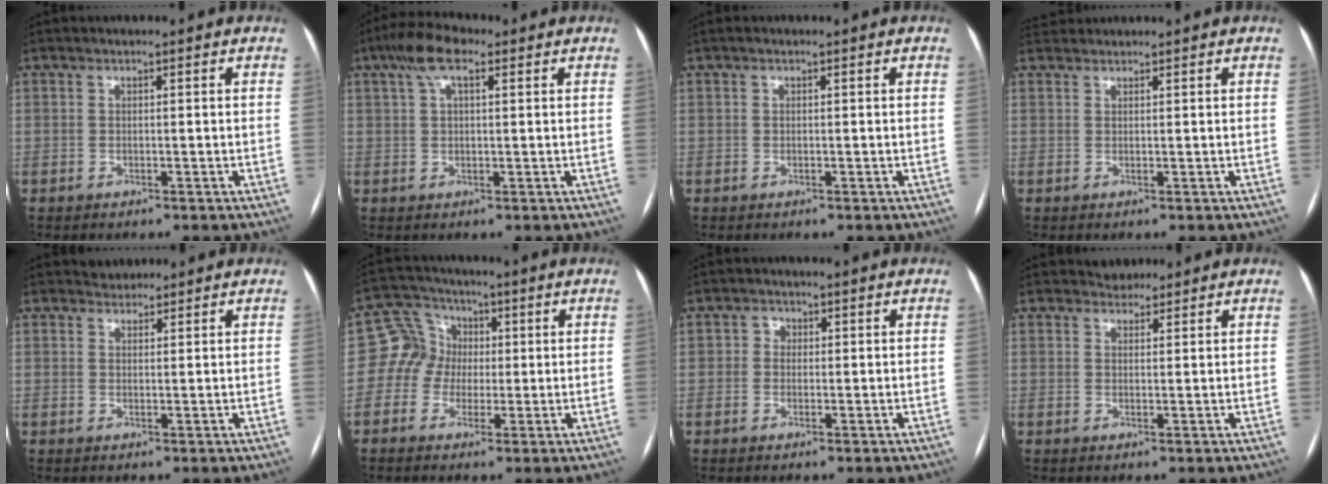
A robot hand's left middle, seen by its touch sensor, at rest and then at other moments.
{"total": 6.2, "force": [3.2, 2.3, 4.8], "torque": [-0.098, 0.029, 0.056]}
{"total": 0.0}
{"total": 1.9, "force": [1.8, 0.2, -0.2], "torque": [-0.007, 0.021, 0.039]}
{"total": 1.8, "force": [1.6, 0.8, -0.3], "torque": [0.004, 0.008, 0.024]}
{"total": 6.1, "force": [0.2, 5.9, 1.3], "torque": [-0.029, 0.031, -0.001]}
{"total": 1.6, "force": [0.2, 1.5, 0.5], "torque": [-0.003, 0.003, 0.000]}
{"total": 2.0, "force": [1.8, 1.0, -0.2], "torque": [0.002, 0.006, 0.026]}